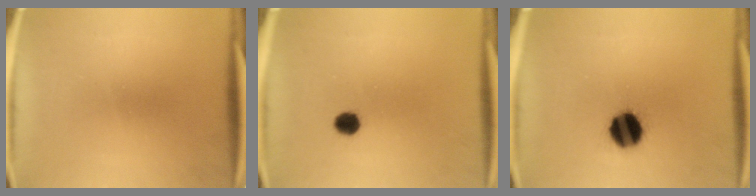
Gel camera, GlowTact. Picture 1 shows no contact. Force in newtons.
{"total": 3.0}
{"total": 10.8}